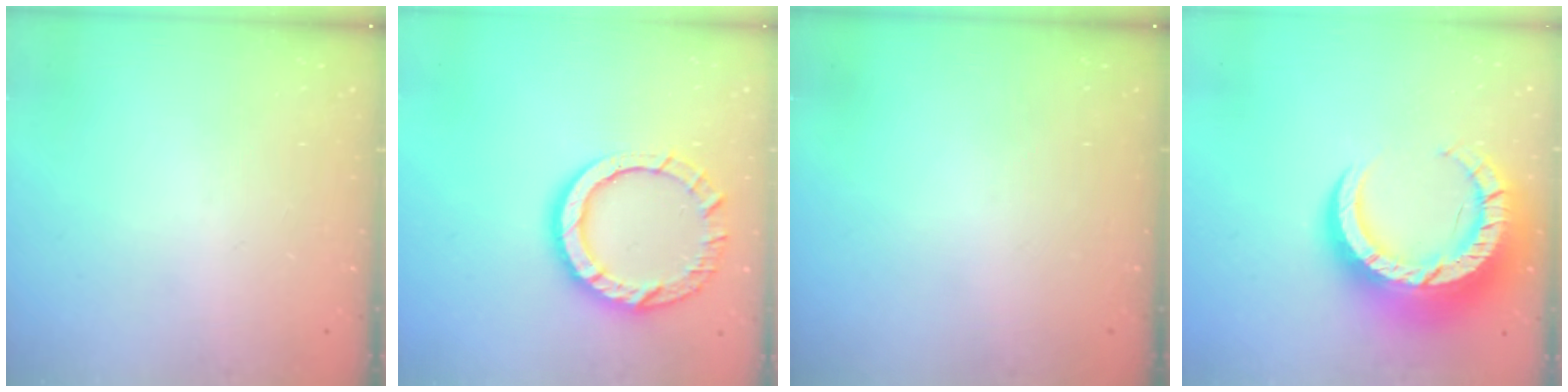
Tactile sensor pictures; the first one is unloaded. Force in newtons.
{"total": 12.9, "press": 12.8, "slide": 1.4}
{"total": 0.0}
{"total": 17.5, "press": 17.4, "slide": 1.5}